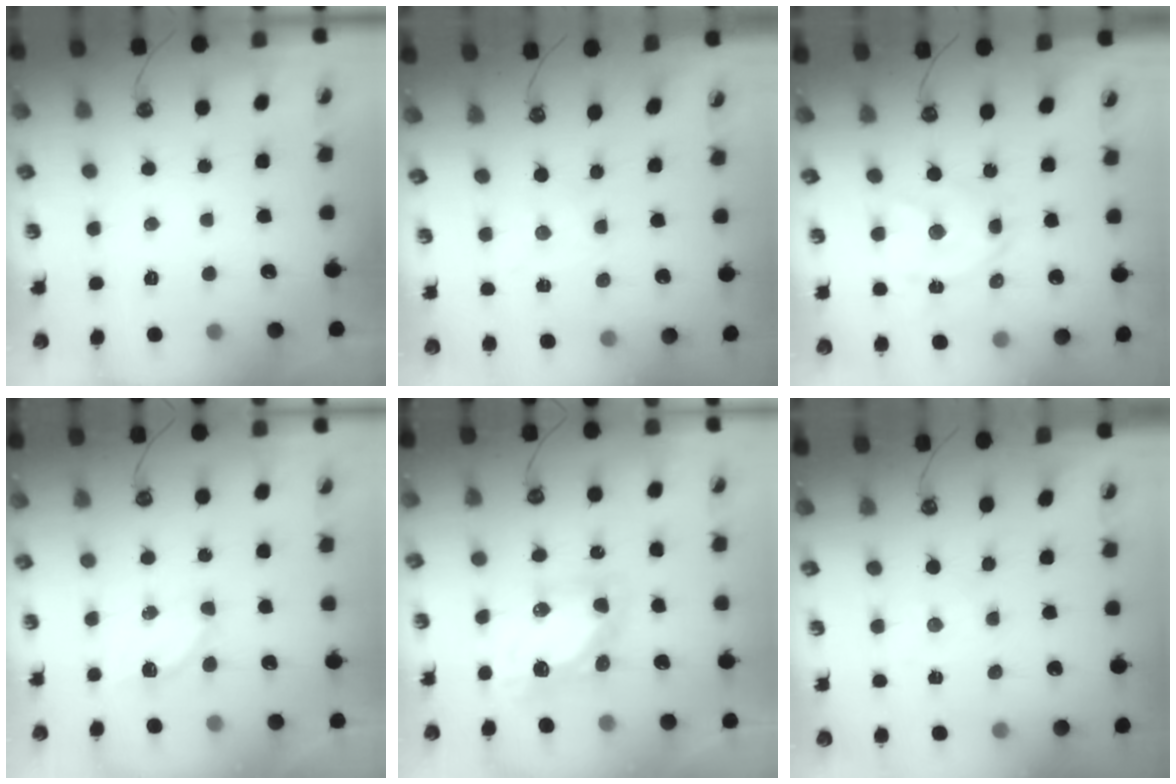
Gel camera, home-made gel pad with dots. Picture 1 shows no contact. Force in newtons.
{"total": 0.0}
{"total": 10.3, "press": 10.3, "slide": 0.7}
{"total": 4.2, "press": 4.2, "slide": 0.5}
{"total": 10.5, "press": 10.4, "slide": 1.0}
{"total": 0.0}